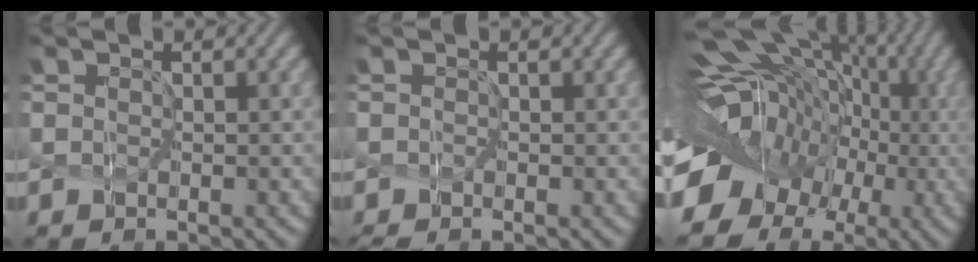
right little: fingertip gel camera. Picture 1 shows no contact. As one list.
[{"total": 0.8, "force": [-0.8, 0.0, 0.2], "torque": [-0.016, -0.001, -0.014]}, {"total": 11.6, "force": [-0.7, 9.3, 7.0], "torque": [-0.150, 0.009, -0.014]}]